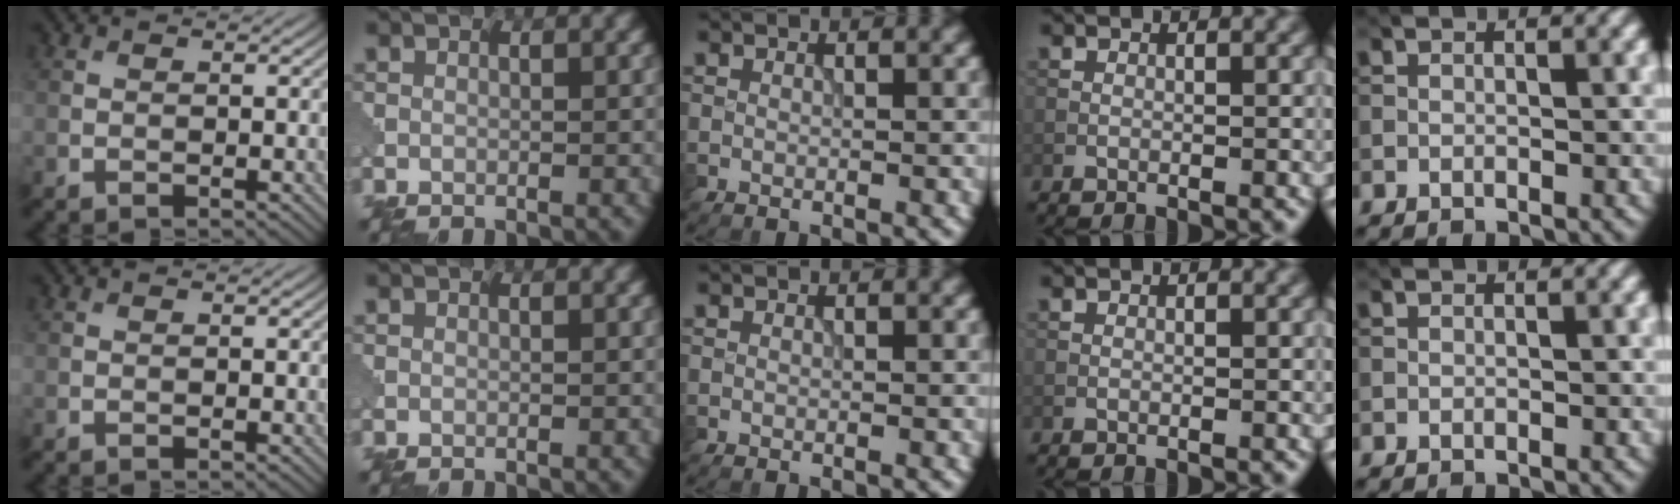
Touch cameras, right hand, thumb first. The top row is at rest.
{}